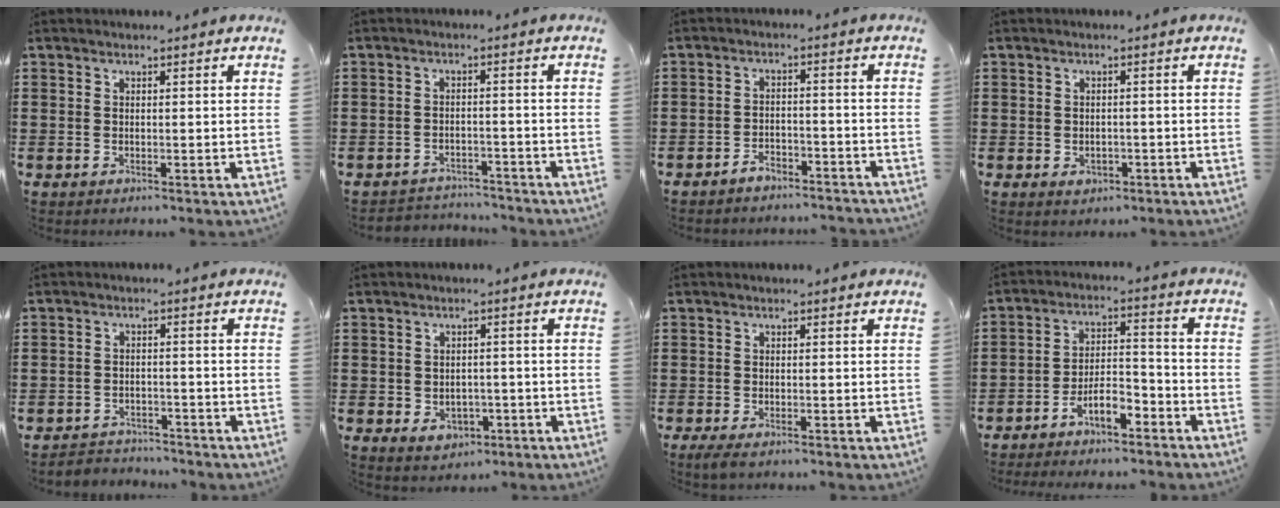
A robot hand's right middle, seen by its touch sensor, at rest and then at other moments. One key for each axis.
{"total": 2.8, "fx": -2.8, "fy": 0.5, "fz": -0.2, "tx": -0.004, "ty": 0.000, "tz": -0.061}
{"total": 3.3, "fx": -3.2, "fy": 0.6, "fz": 0.4, "tx": -0.012, "ty": 0.005, "tz": -0.067}
{"total": 1.5, "fx": -0.6, "fy": 1.2, "fz": 0.6, "tx": -0.014, "ty": 0.001, "tz": -0.013}
{"total": 2.8, "fx": -2.8, "fy": 0.6, "fz": -0.4, "tx": -0.002, "ty": 0.000, "tz": -0.062}
{"total": 2.7, "fx": -1.1, "fy": 2.4, "fz": 0.9, "tx": -0.016, "ty": -0.001, "tz": -0.025}
{"total": 1.3, "fx": -0.9, "fy": 0.3, "fz": 0.9, "tx": -0.024, "ty": -0.006, "tz": -0.019}
{"total": 6.2, "fx": -4.8, "fy": 1.6, "fz": 3.6, "tx": -0.072, "ty": 0.008, "tz": -0.095}